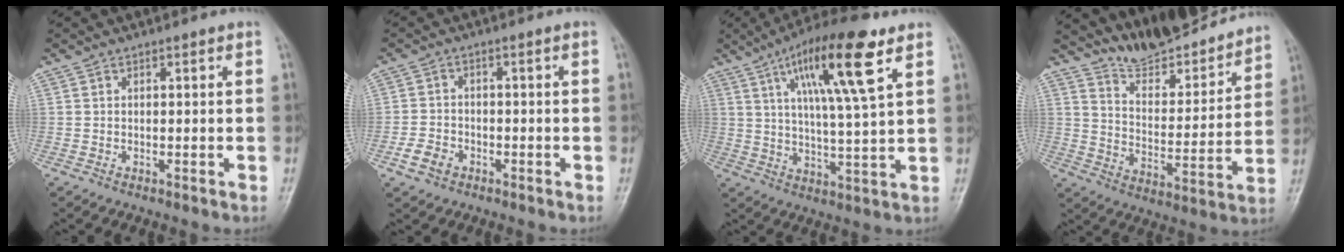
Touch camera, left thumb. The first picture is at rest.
{"total": 4.2, "force": [-2.2, 3.1, 1.8], "torque": [-0.032, 0.013, -0.040]}
{"total": 16.1, "force": [7.6, 2.8, 14.0], "torque": [-0.235, -0.020, 0.127]}
{"total": 16.5, "force": [15.5, 3.3, 4.8], "torque": [-0.046, -0.102, 0.241]}